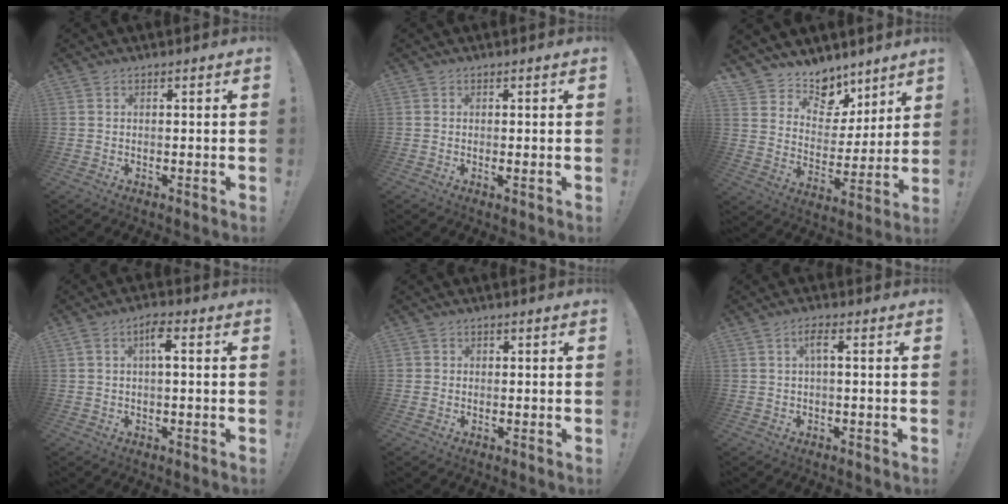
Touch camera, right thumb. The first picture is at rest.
{"total": 0.8, "force": [0.4, 0.1, 0.7], "torque": [-0.011, -0.002, 0.006]}
{"total": 10.1, "force": [7.8, 6.2, 1.6], "torque": [-0.023, -0.072, 0.146]}
{"total": 4.5, "force": [1.1, 1.5, 4.1], "torque": [-0.073, 0.007, 0.014]}
{"total": 1.0, "force": [0.2, 1.0, 0.2], "torque": [-0.006, 0.003, 0.004]}
{"total": 3.0, "force": [0.5, 0.5, 2.9], "torque": [-0.057, 0.006, 0.004]}